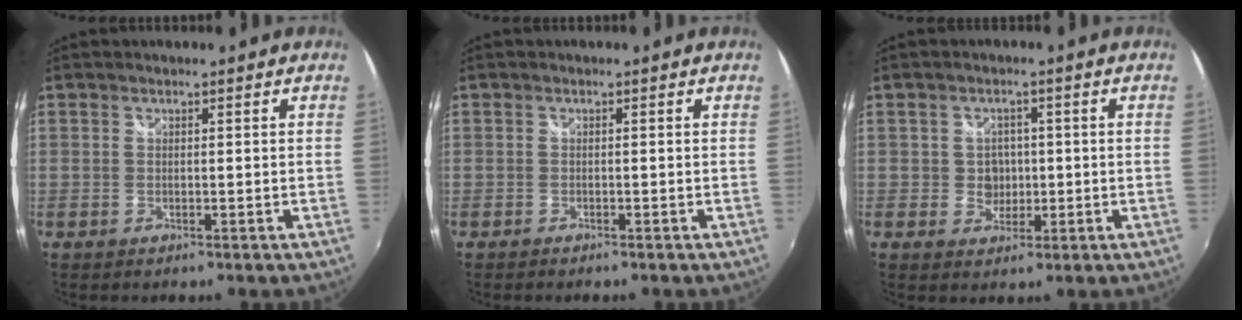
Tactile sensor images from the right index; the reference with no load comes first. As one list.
[{"total": 0.8, "force": [-0.8, 0.2, 0.1], "torque": [-0.004, -0.007, -0.014]}, {"total": 3.7, "force": [-0.2, 3.5, 1.1], "torque": [-0.019, 0.007, -0.001]}]